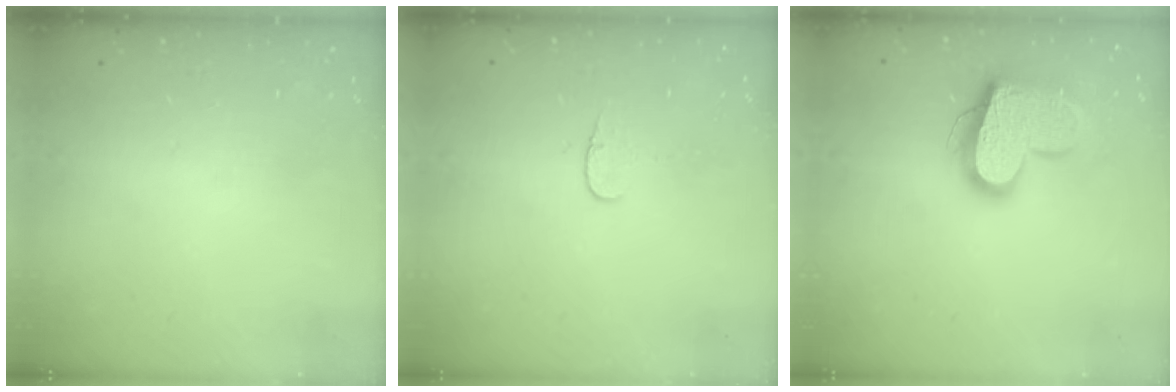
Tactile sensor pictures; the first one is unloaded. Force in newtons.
{"total": 3.7, "press": 3.7, "slide": 0.4}
{"total": 19.3, "press": 19.2, "slide": 1.5}